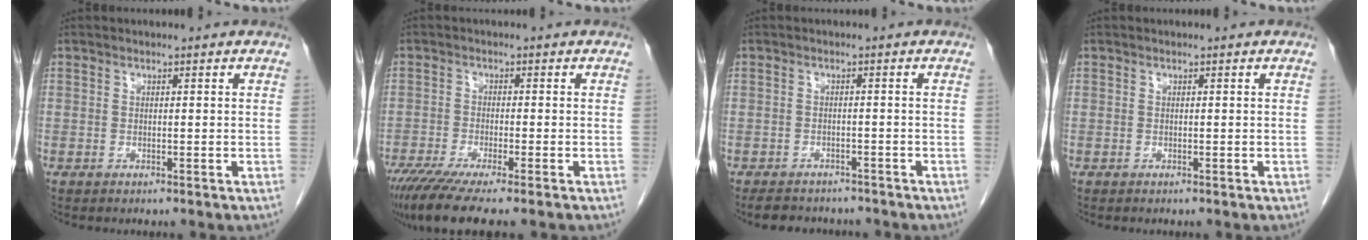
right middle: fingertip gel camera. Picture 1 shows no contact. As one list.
[{"total": 9.4, "force": [-7.1, 0.5, 6.2], "torque": [-0.098, -0.023, -0.117]}, {"total": 7.1, "force": [-6.3, 2.6, 1.9], "torque": [-0.029, -0.001, -0.082]}, {"total": 0.0}]